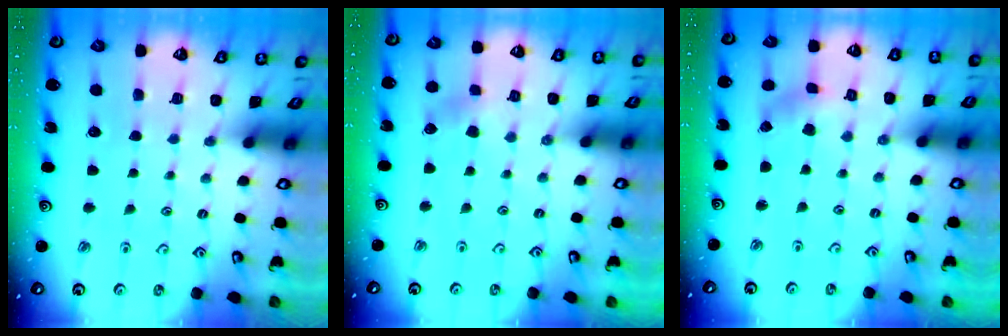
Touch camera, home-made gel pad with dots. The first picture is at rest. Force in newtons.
{"total": 3.8, "press": 3.8, "slide": 0.4}
{"total": 0.8, "press": 0.8, "slide": 0.2}